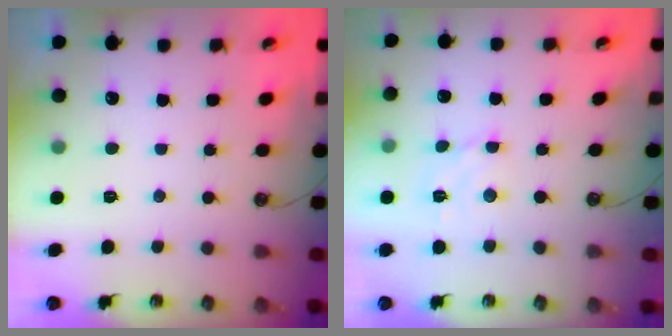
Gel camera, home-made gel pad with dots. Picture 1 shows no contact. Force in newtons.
{"total": 3.1, "press": 3.0, "slide": 0.7}